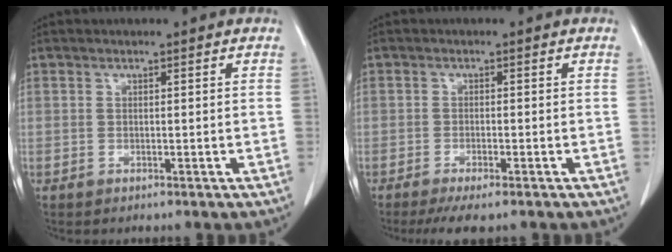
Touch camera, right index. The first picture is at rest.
{"total": 4.7, "force": [-3.5, 0.9, 3.0], "torque": [-0.045, -0.009, -0.053]}